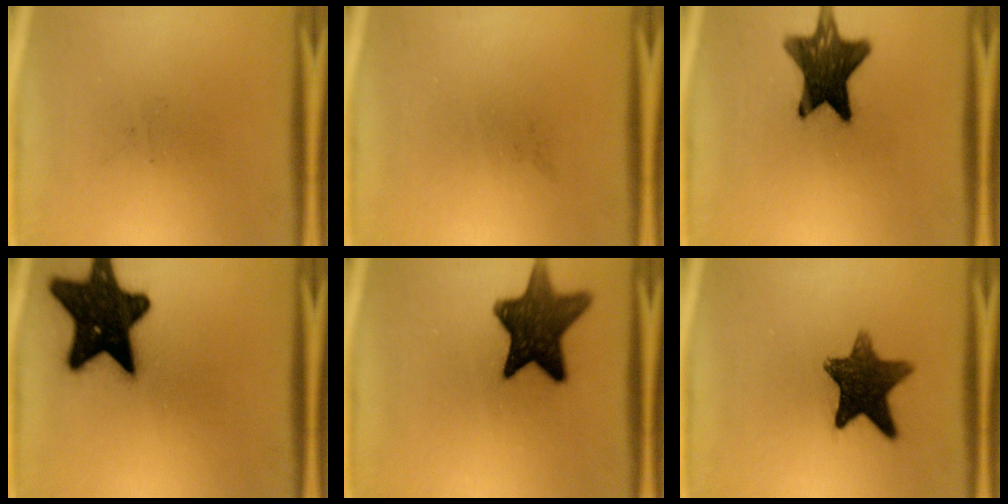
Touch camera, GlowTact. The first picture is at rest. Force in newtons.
{"total": 0.0}
{"total": 13.0}
{"total": 19.9}
{"total": 13.1}
{"total": 11.7}